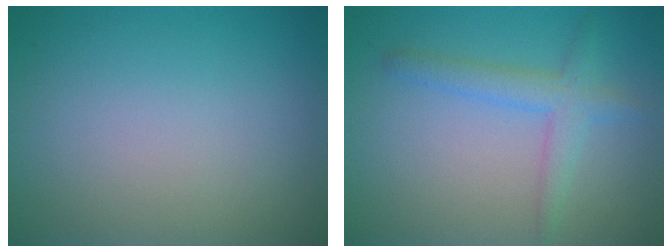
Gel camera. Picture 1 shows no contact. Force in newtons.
{"total": 2.9, "press": 2.9, "slide": 0.1}